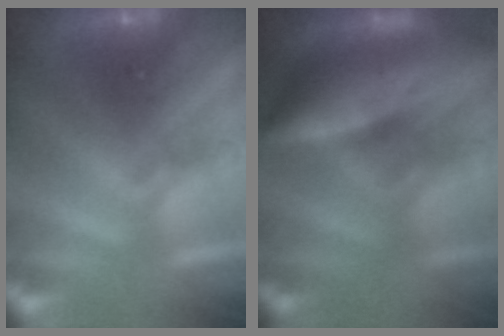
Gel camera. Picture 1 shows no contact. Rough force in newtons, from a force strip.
{"total": 6.1}